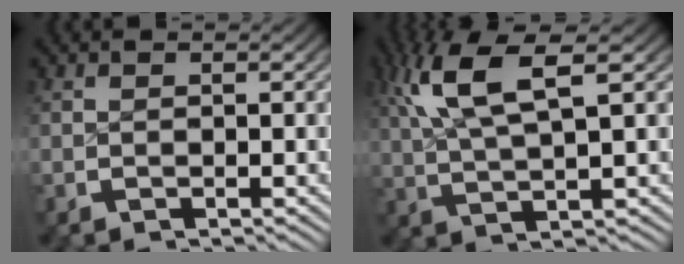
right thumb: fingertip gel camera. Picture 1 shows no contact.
{"total": 6.9, "force": [2.7, 2.8, 5.7], "torque": [-0.119, 0.004, 0.054]}